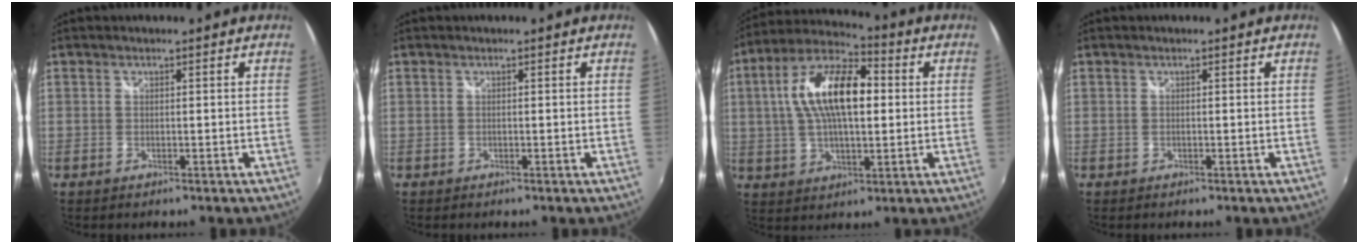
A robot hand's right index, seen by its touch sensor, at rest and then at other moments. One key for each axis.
{"total": 0.0}
{"total": 16.0, "fx": 2.2, "fy": 7.3, "fz": 14.1, "tx": -0.264, "ty": 0.023, "tz": 0.030}
{"total": 0.0}